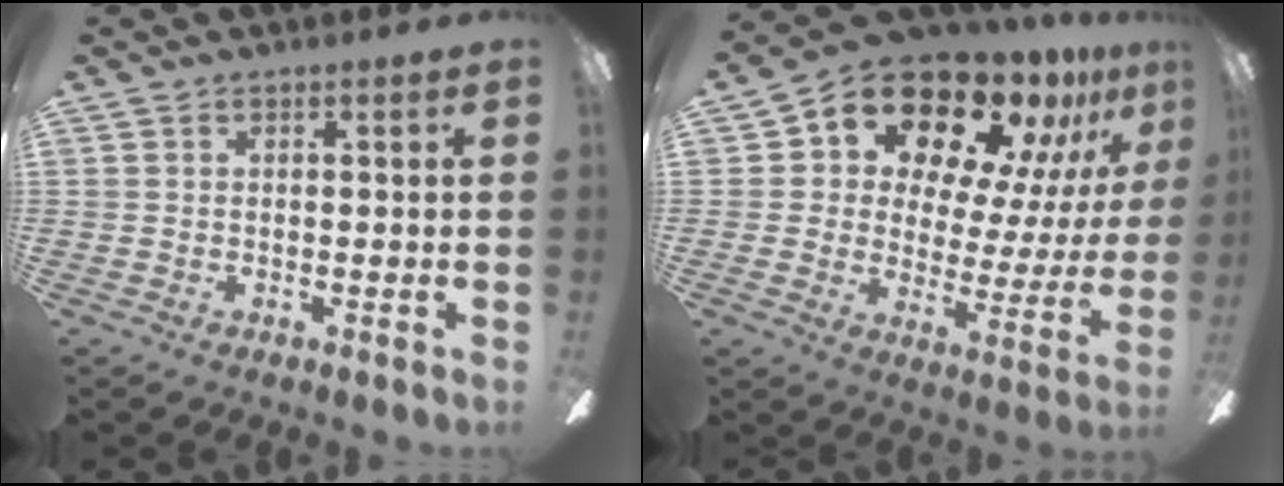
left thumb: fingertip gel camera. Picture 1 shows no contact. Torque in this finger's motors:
{"motor_torque": [0.45, 0.84, 1.41, -1.36, 0.11]}